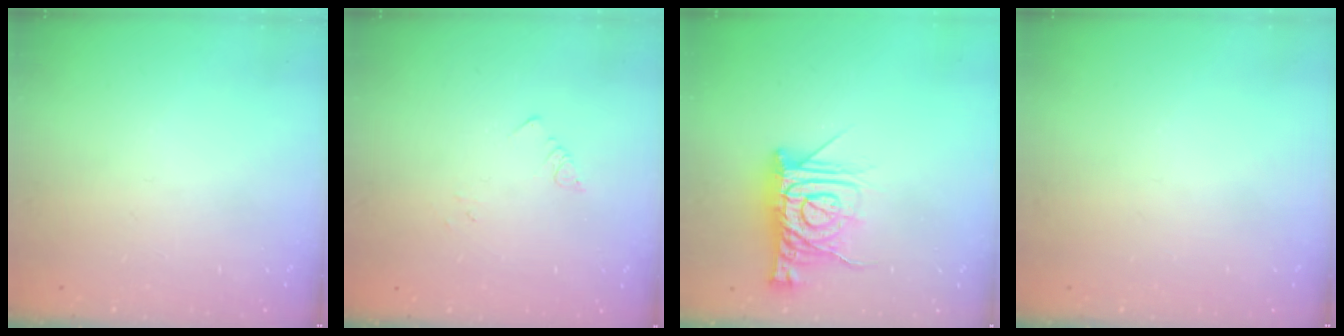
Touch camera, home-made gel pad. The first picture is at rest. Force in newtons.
{"total": 1.3, "press": 1.2, "slide": 0.1}
{"total": 14.3, "press": 14.3, "slide": 1.0}
{"total": 0.0}